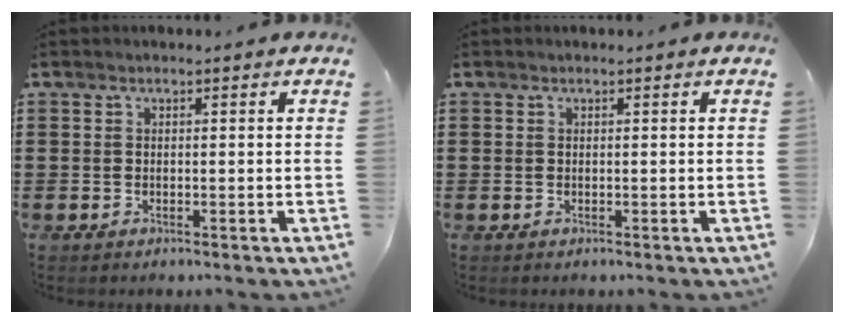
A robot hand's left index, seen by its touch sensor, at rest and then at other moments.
{"total": 0.0}